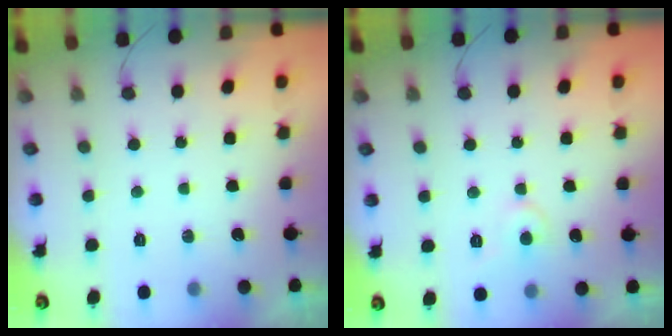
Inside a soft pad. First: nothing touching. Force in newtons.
{"total": 4.8, "press": 4.8, "slide": 0.5}